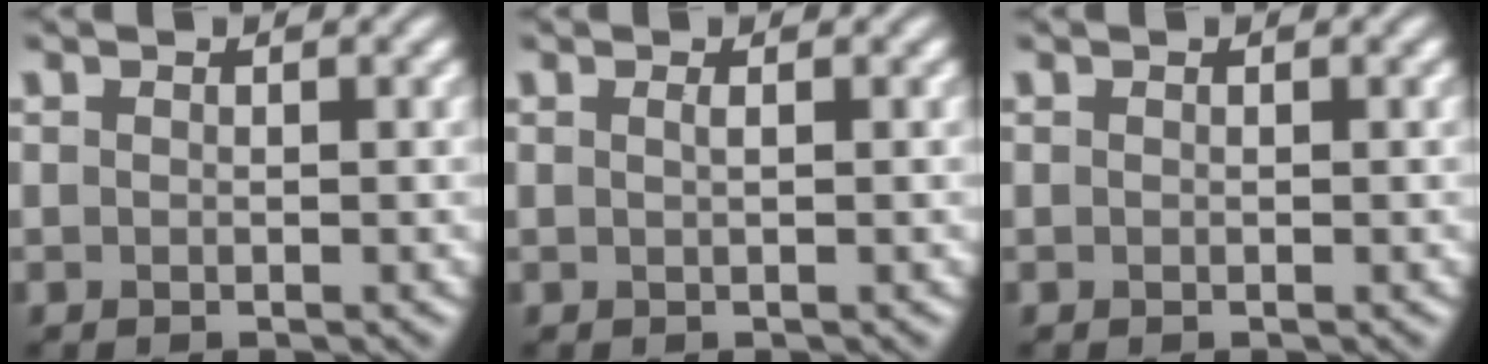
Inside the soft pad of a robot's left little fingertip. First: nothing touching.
{"total": 0.7, "force": [0.2, 0.3, 0.7], "torque": [-0.009, 0.004, 0.000]}
{"total": 0.0}